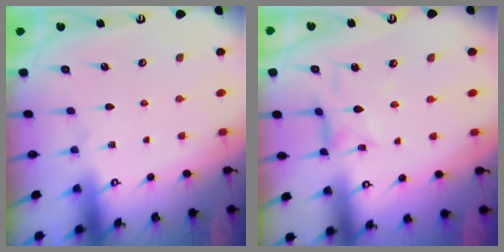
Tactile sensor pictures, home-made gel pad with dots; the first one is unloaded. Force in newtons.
{"total": 2.4, "press": 2.4, "slide": 0.3}